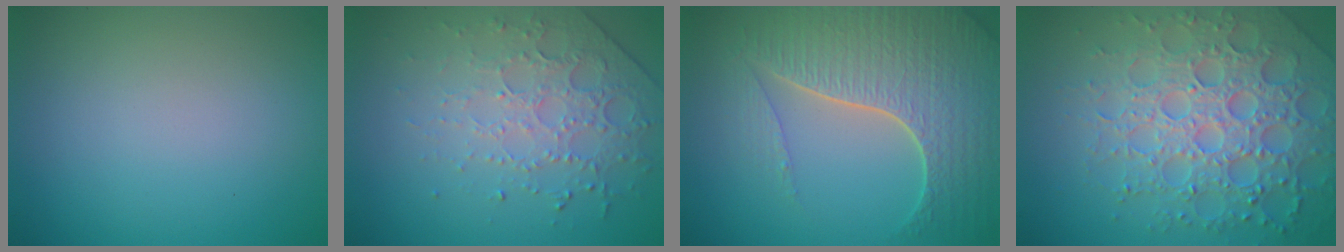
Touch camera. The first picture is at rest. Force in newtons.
{"total": 4.7, "press": 3.2, "slide": 3.5}
{"total": 7.5, "press": 5.6, "slide": 5.1}
{"total": 7.3, "press": 7.1, "slide": 1.7}